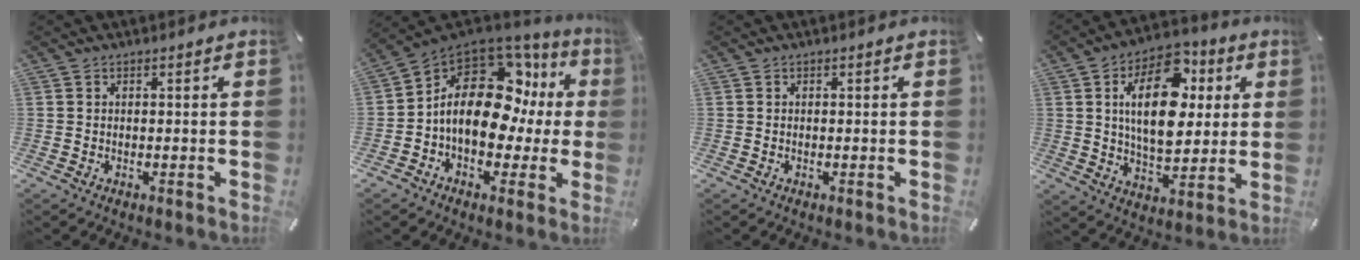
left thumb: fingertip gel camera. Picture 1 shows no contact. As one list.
[{"total": 16.8, "force": [2.0, 11.3, 12.3], "torque": [-0.207, -0.017, 0.031]}, {"total": 0.0}, {"total": 18.3, "force": [5.0, 11.1, 13.7], "torque": [-0.231, -0.003, 0.081]}]